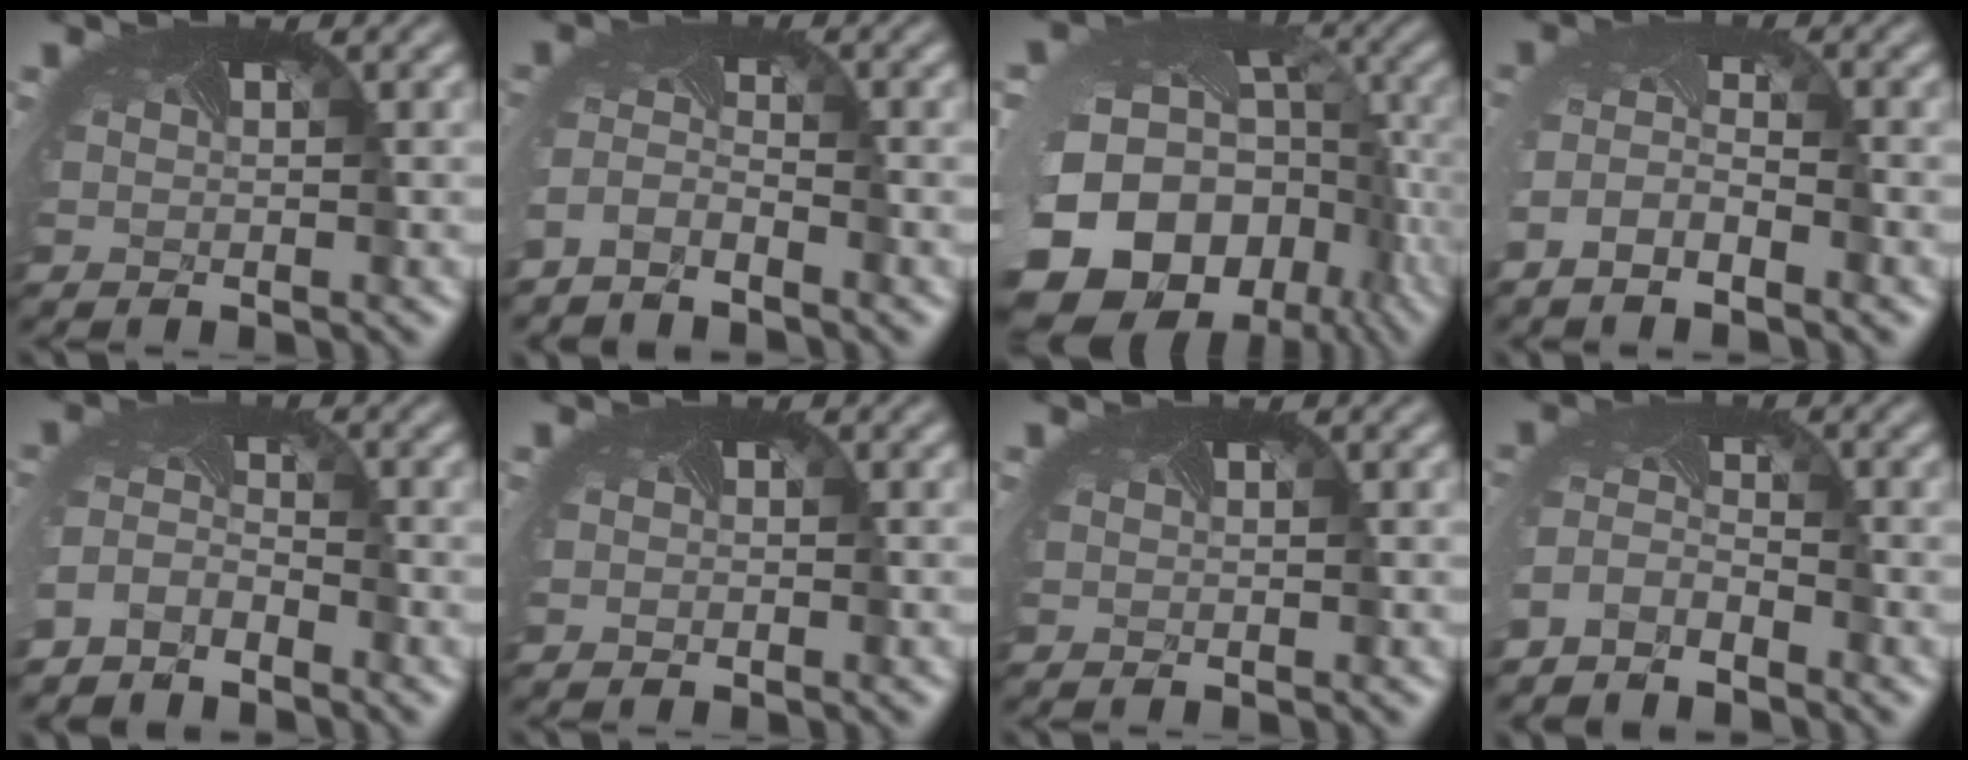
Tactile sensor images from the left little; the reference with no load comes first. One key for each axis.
{"total": 2.4, "fx": -2.4, "fy": 0.3, "fz": 0.3, "tx": -0.020, "ty": -0.009, "tz": -0.053}
{"total": 20.0, "fx": -7.4, "fy": 14.8, "fz": 11.4, "tx": -0.227, "ty": -0.056, "tz": -0.091}
{"total": 3.1, "fx": -2.3, "fy": 0.9, "fz": 2.0, "tx": -0.042, "ty": -0.008, "tz": -0.047}
{"total": 3.2, "fx": -3.0, "fy": 1.1, "fz": 0.3, "tx": -0.020, "ty": -0.010, "tz": -0.066}
{"total": 0.7, "fx": -0.2, "fy": 0.6, "fz": 0.0, "tx": 0.005, "ty": -0.002, "tz": -0.004}
{"total": 0.0}
{"total": 2.9, "fx": -2.7, "fy": 0.7, "fz": 0.3, "tx": -0.022, "ty": -0.009, "tz": -0.060}